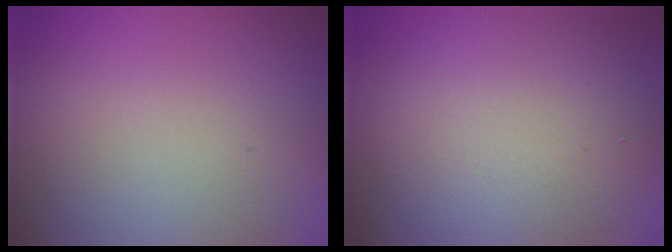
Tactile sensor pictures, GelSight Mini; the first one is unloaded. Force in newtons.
{"total": 7.4, "press": 7.4, "slide": 0.8}